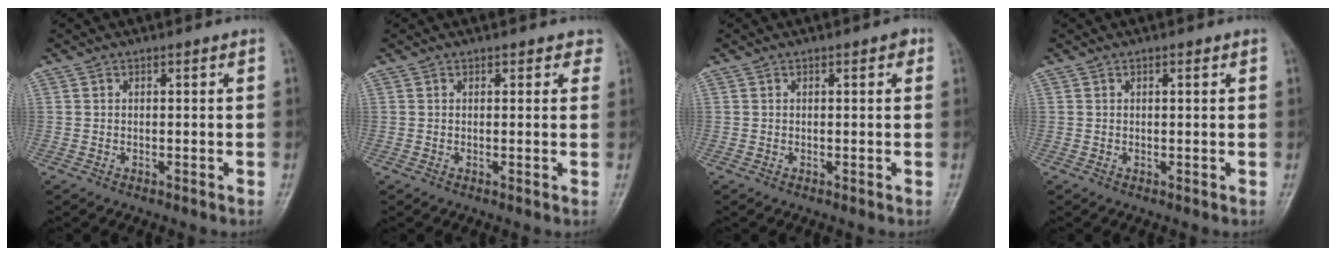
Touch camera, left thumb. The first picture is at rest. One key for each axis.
{"total": 2.0, "fx": 1.4, "fy": 1.2, "fz": 0.9, "tx": 0.014, "ty": -0.003, "tz": 0.008}
{"total": 1.4, "fx": 0.6, "fy": 0.6, "fz": 1.2, "tx": -0.011, "ty": 0.001, "tz": 0.005}
{"total": 0.8, "fx": 0.4, "fy": 0.2, "fz": 0.7, "tx": -0.012, "ty": 0.000, "tz": 0.005}